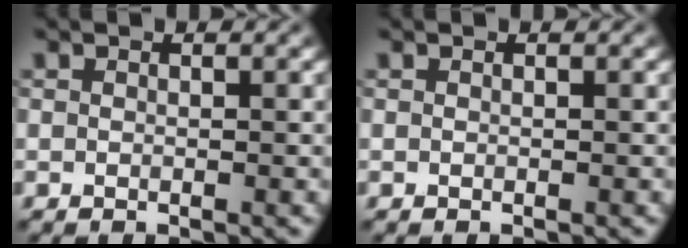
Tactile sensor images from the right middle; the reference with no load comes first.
{"total": 0.0}